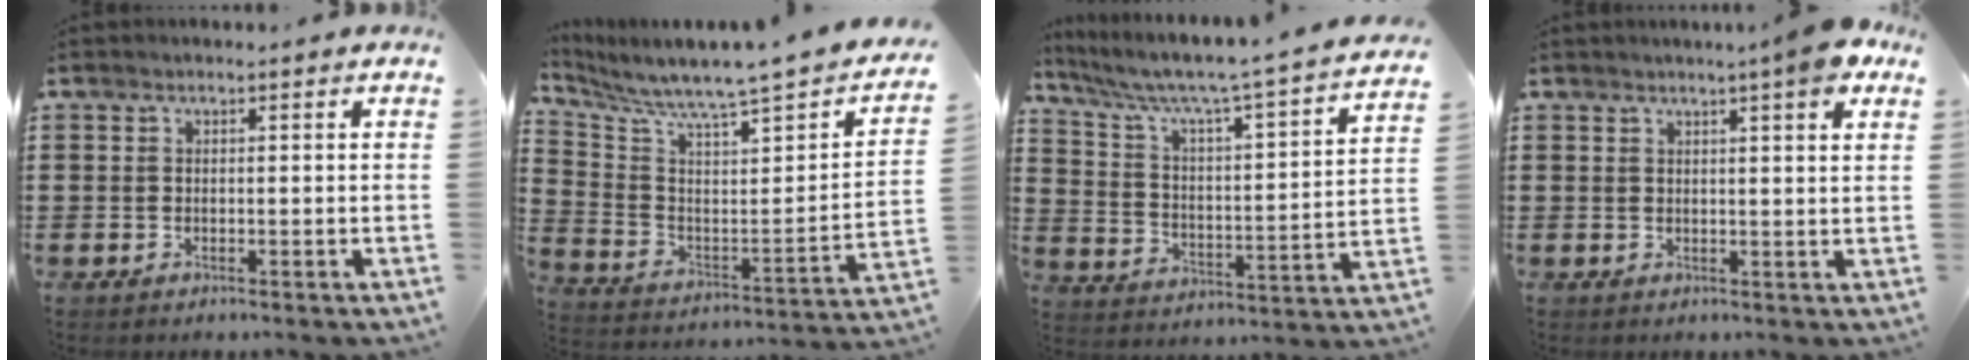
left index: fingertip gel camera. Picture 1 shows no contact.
{"total": 4.8, "force": [4.4, -0.9, 1.8], "torque": [-0.065, -0.061, 0.061]}
{"total": 4.9, "force": [4.1, 0.0, 2.7], "torque": [-0.074, -0.046, 0.057]}
{"total": 5.1, "force": [3.8, -0.1, 3.5], "torque": [-0.062, -0.006, 0.063]}